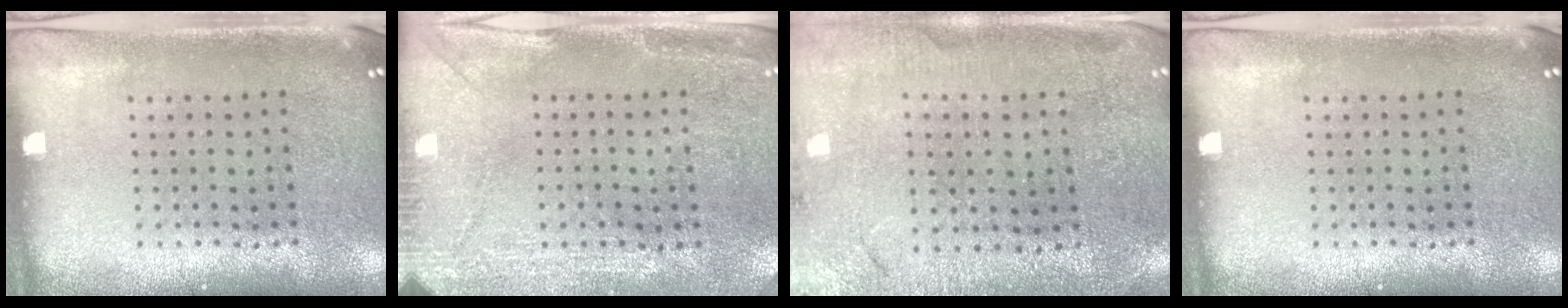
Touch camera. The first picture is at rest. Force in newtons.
{"total": 3.0, "press": 2.7, "slide": 1.1}
{"total": 0.5, "press": 0.5, "slide": 0.2}
{"total": 0.0}